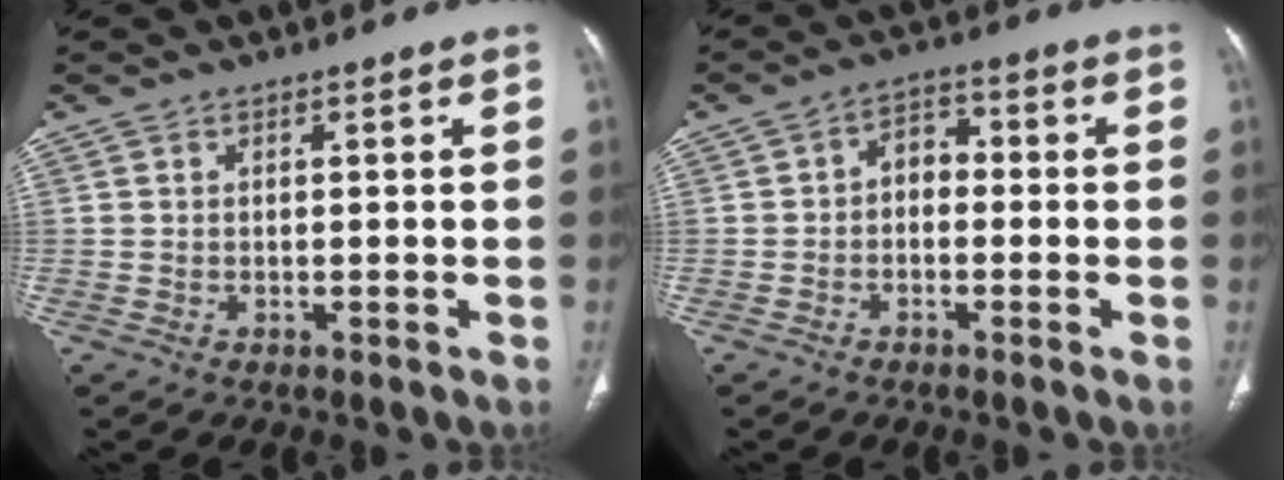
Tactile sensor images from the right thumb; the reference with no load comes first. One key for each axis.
{"total": 4.4, "fx": -0.8, "fy": 3.2, "fz": 2.9, "tx": -0.024, "ty": 0.025, "tz": -0.027}